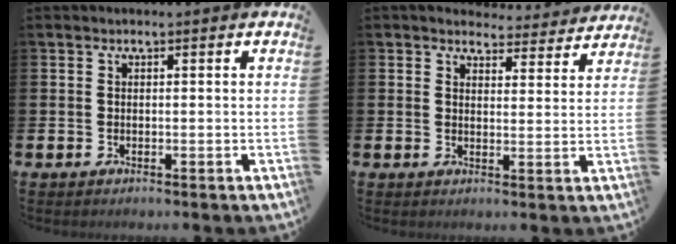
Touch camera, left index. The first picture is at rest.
{"total": 4.4, "force": [4.3, 0.9, 0.2], "torque": [-0.012, -0.039, 0.073]}